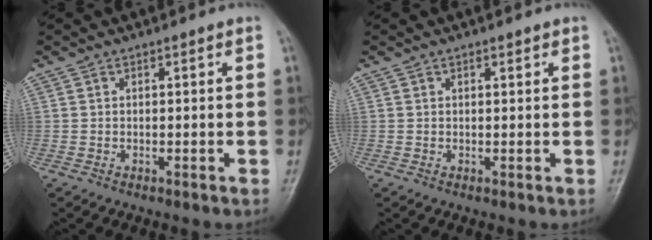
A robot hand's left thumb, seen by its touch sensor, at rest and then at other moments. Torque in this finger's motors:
{"motor_torque": [-0.13, 0.13, -0.23, -0.18, -0.09]}